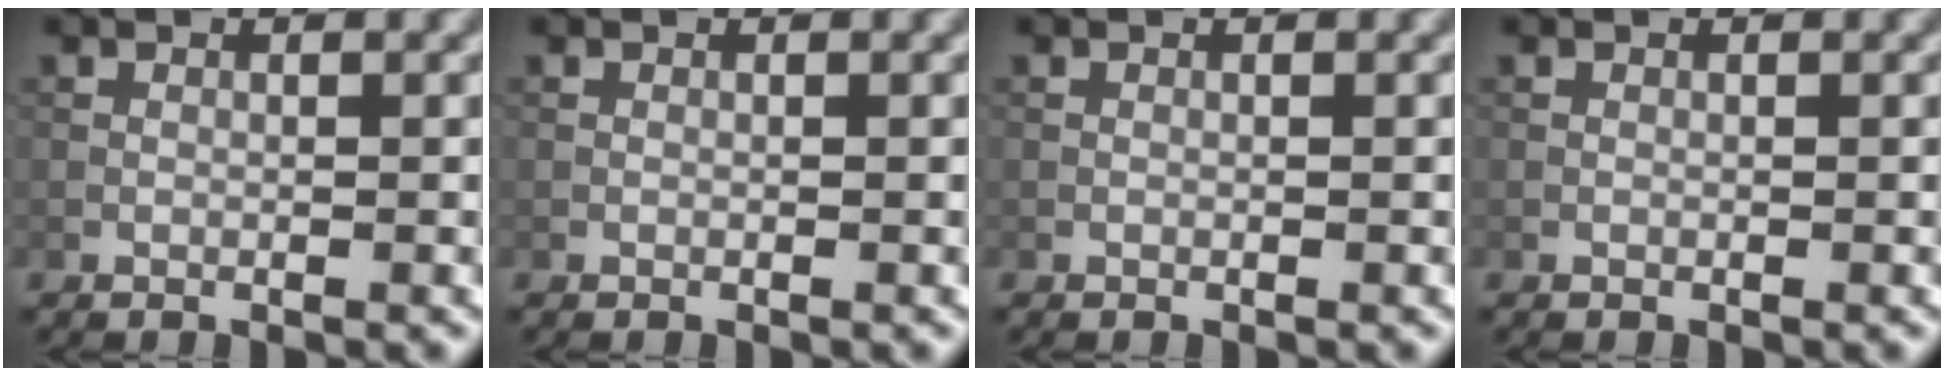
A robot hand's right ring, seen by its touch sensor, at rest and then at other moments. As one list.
[{"total": 0.0}, {"total": 0.0}, {"total": 0.0}]